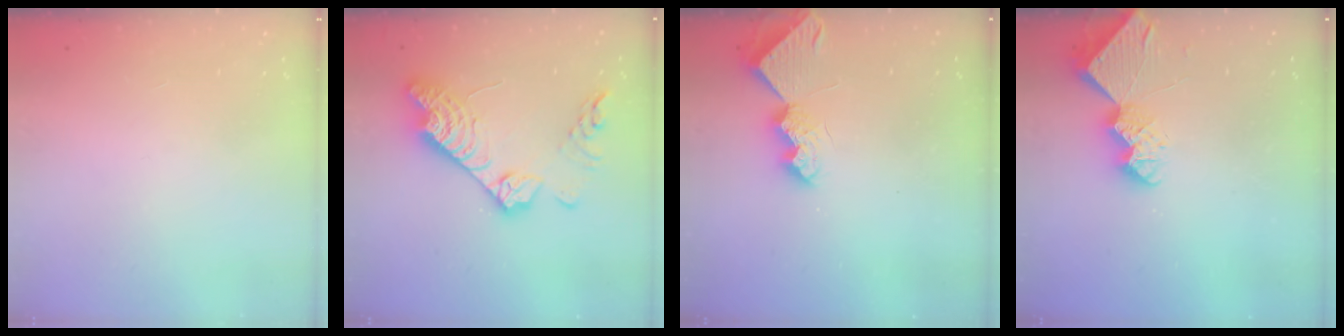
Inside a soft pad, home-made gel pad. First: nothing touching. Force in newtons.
{"total": 18.9, "press": 18.9, "slide": 1.3}
{"total": 8.7, "press": 8.7, "slide": 0.4}
{"total": 9.7, "press": 9.7, "slide": 1.0}